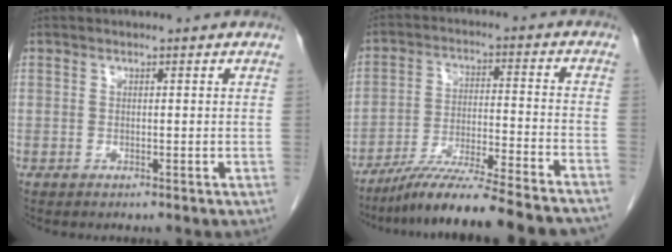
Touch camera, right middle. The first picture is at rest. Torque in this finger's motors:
{"motor_torque": [1.15, -0.99, 0.44, 0.10]}